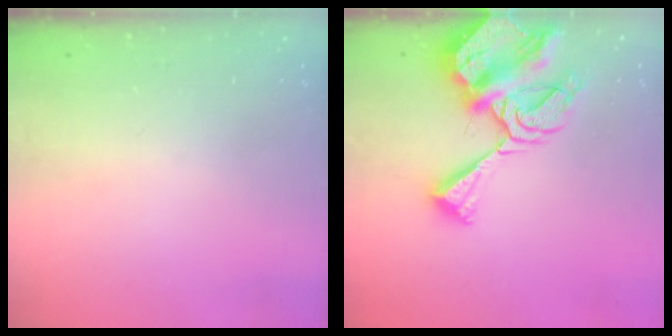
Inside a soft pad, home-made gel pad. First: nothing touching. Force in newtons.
{"total": 13.3, "press": 13.3, "slide": 1.5}